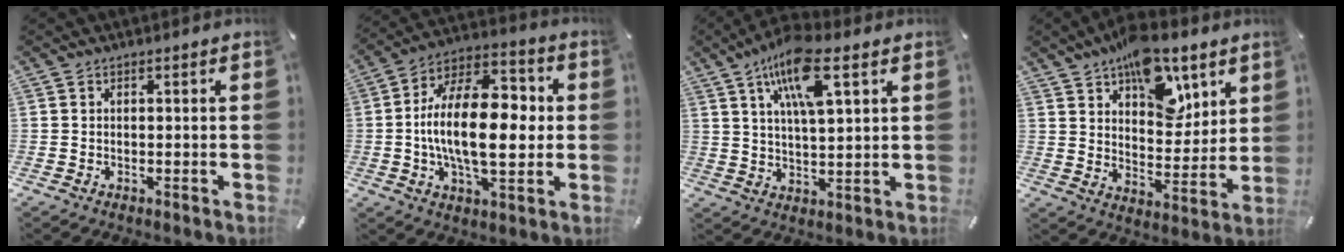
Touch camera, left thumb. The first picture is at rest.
{"total": 20.4, "force": [-0.6, 10.6, 17.4], "torque": [-0.309, 0.002, -0.014]}
{"total": 12.2, "force": [6.8, 3.9, 9.3], "torque": [-0.166, -0.012, 0.118]}
{"total": 14.5, "force": [8.9, 8.3, 7.9], "torque": [-0.102, -0.050, 0.157]}